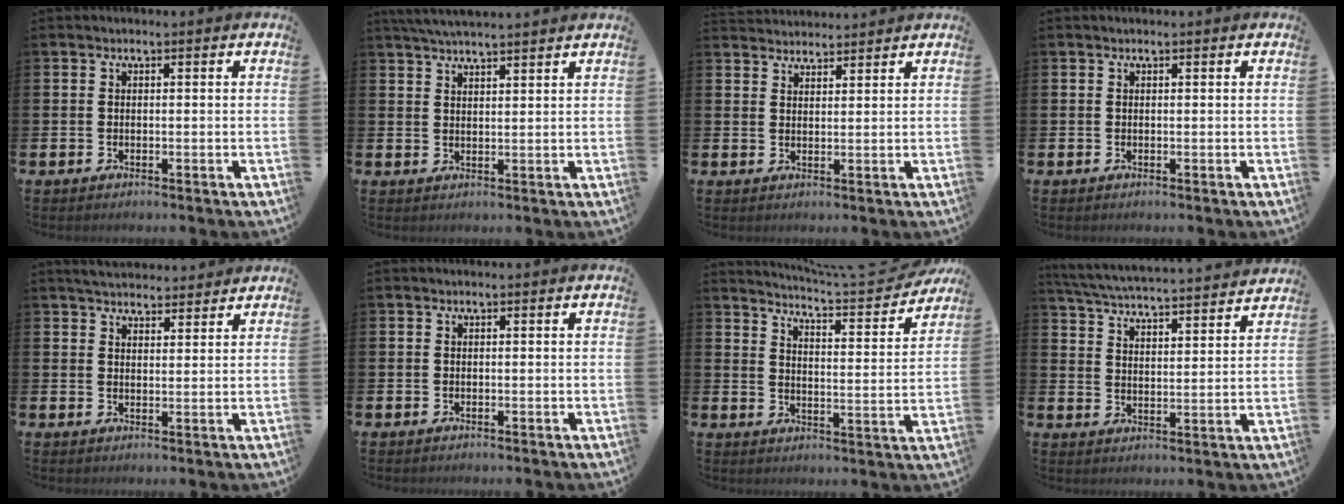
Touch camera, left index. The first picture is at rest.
{"total": 3.7, "force": [3.6, -0.2, 0.8], "torque": [-0.018, -0.009, 0.065]}
{"total": 2.8, "force": [2.7, 0.4, -0.2], "torque": [-0.001, -0.011, 0.051]}
{"total": 0.0}
{"total": 4.0, "force": [3.9, 0.8, 0.3], "torque": [-0.014, -0.017, 0.072]}
{"total": 0.0}
{"total": 5.1, "force": [5.0, -0.6, 1.0], "torque": [-0.032, -0.049, 0.081]}
{"total": 5.5, "force": [5.4, 0.2, 1.0], "torque": [-0.043, -0.045, 0.091]}